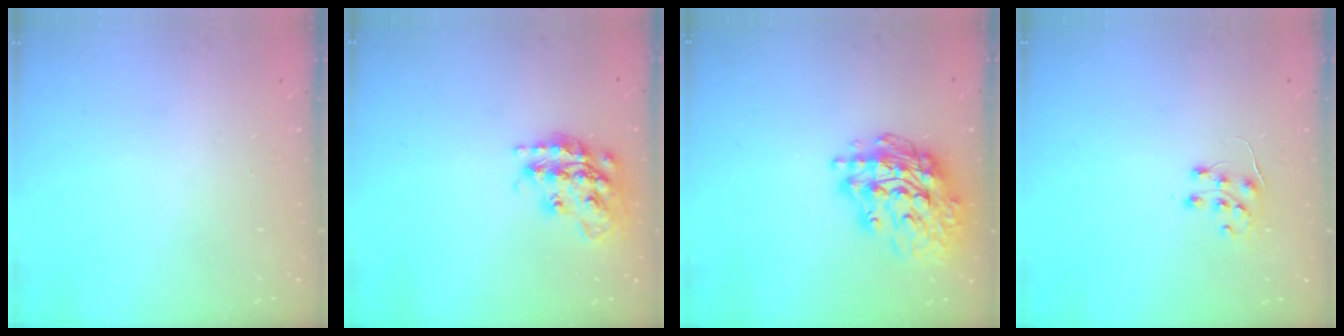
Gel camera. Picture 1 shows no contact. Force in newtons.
{"total": 18.3, "press": 18.3, "slide": 1.0}
{"total": 18.9, "press": 18.8, "slide": 2.2}
{"total": 7.1, "press": 7.1, "slide": 0.6}